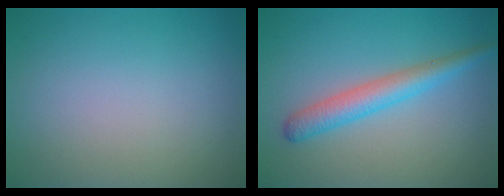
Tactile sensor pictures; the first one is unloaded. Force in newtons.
{"total": 3.3, "press": 3.3, "slide": 0.1}